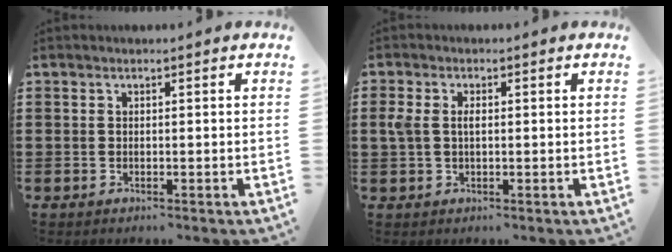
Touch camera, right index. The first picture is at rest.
{"total": 2.7, "force": [0.3, 1.5, 2.2], "torque": [-0.061, 0.002, -0.001]}